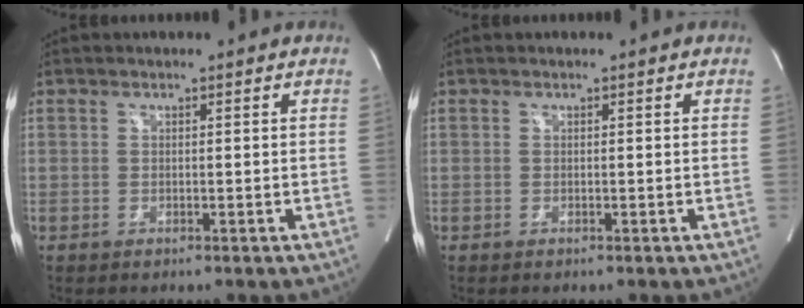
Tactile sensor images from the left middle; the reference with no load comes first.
{"total": 0.0}